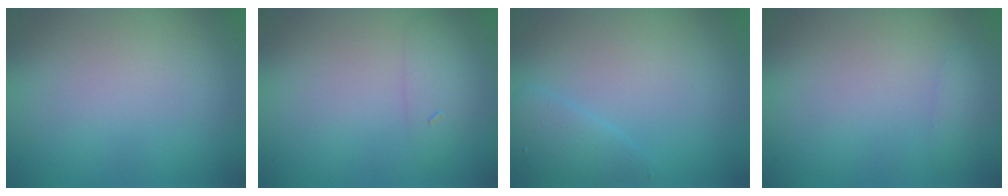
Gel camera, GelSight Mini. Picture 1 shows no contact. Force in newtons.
{"total": 1.6, "press": 1.6, "slide": 0.1}
{"total": 2.0, "press": 2.0, "slide": 0.1}
{"total": 0.8, "press": 0.8, "slide": 0.0}